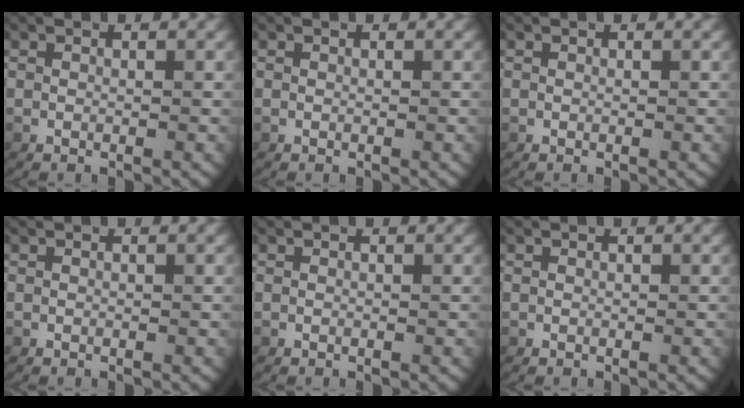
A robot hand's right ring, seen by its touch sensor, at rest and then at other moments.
{"total": 0.0}
{"total": 0.0}
{"total": 0.0}
{"total": 0.0}
{"total": 0.0}